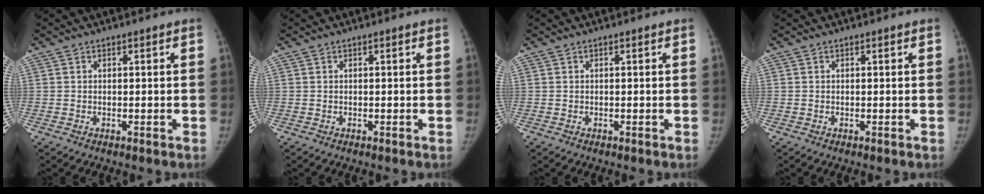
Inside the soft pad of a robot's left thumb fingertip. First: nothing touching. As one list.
[{"total": 0.0}, {"total": 0.0}, {"total": 0.0}]